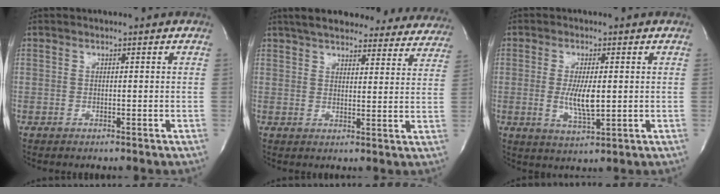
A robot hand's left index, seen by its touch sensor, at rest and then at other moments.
{"total": 26.2, "force": [23.4, 6.8, 9.6], "torque": [-0.145, -0.010, 0.278]}
{"total": 5.4, "force": [-0.3, 1.2, 5.3], "torque": [-0.106, -0.016, -0.003]}